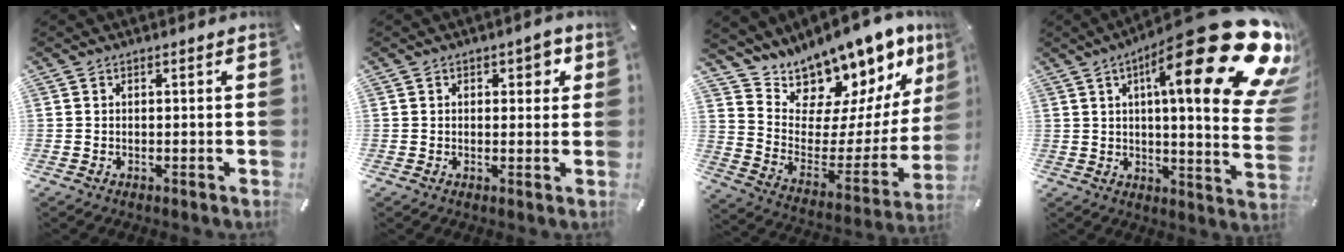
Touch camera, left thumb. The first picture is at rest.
{"total": 2.7, "force": [0.8, 1.7, 1.9], "torque": [-0.015, 0.000, 0.006]}
{"total": 12.0, "force": [11.3, 3.8, -0.9], "torque": [0.003, -0.141, 0.192]}
{"total": 32.1, "force": [15.5, 8.1, 27.0], "torque": [-0.381, -0.111, 0.248]}